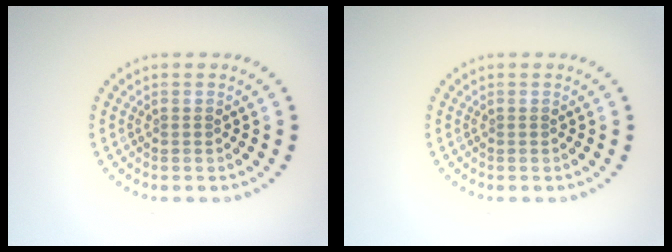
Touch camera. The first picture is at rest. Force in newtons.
{"total": 0.0}